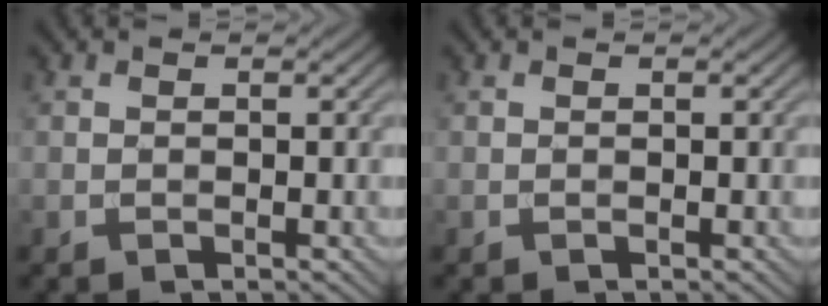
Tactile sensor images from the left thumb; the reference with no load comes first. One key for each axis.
{"total": 0.0}